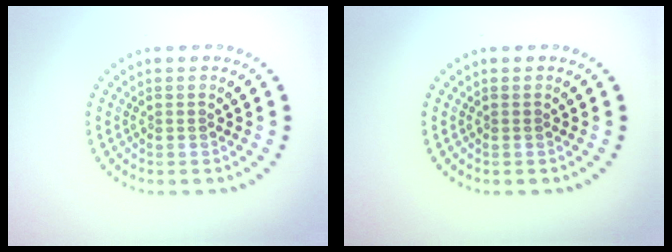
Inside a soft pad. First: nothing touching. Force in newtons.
{"total": 0.0}